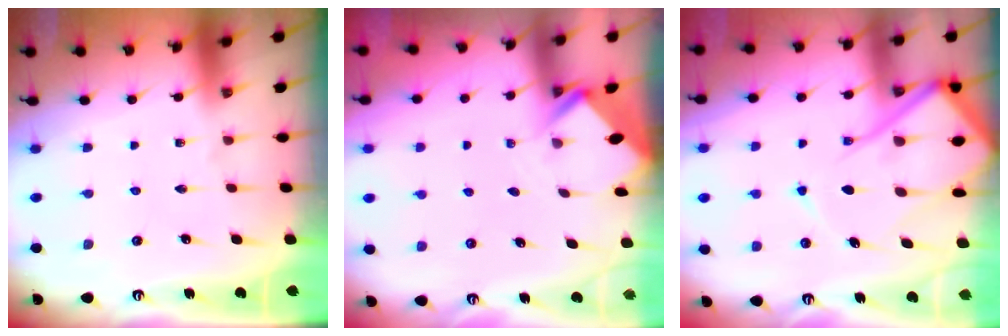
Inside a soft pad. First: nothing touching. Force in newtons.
{"total": 2.6, "press": 2.6, "slide": 0.2}
{"total": 16.0, "press": 15.9, "slide": 1.5}